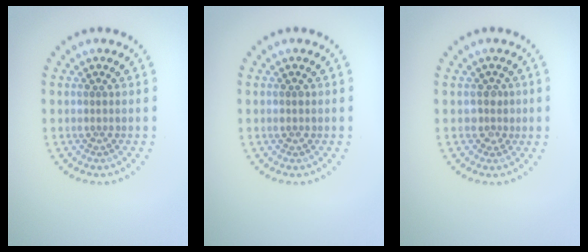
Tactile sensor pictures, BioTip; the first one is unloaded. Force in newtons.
{"total": 0.7, "press": 0.7, "slide": 0.1}
{"total": 1.3, "press": 1.1, "slide": 0.8}